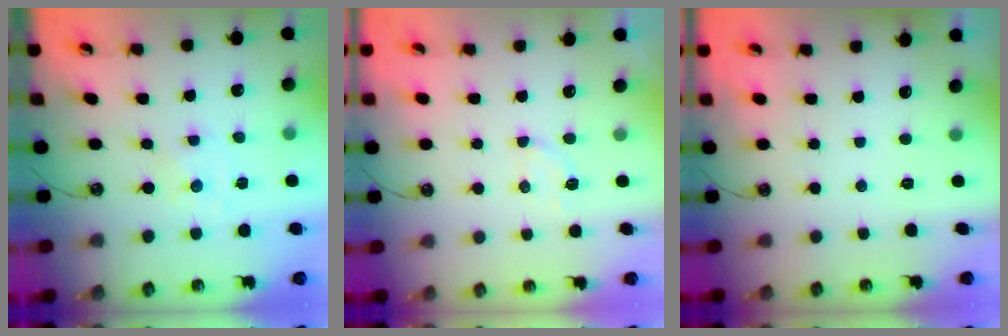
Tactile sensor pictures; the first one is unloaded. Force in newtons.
{"total": 3.0, "press": 2.8, "slide": 1.1}
{"total": 0.0}